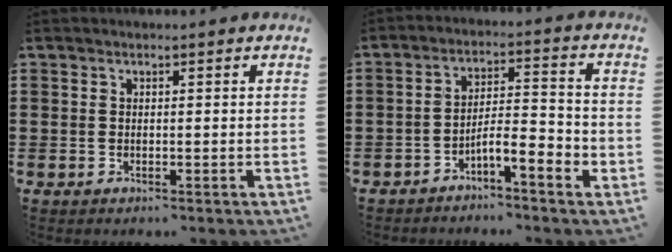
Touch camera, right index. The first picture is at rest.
{"total": 5.2, "force": [-3.5, 0.8, 3.8], "torque": [-0.067, 0.004, -0.066]}